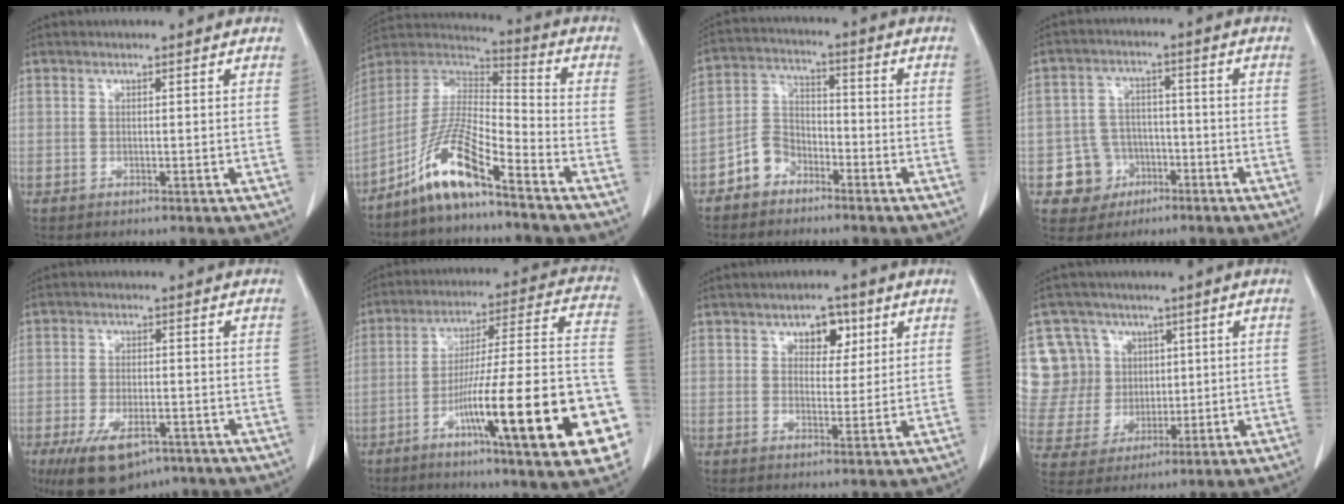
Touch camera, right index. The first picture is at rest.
{"total": 11.9, "force": [-8.0, 1.7, 8.6], "torque": [-0.177, 0.008, -0.156]}
{"total": 6.2, "force": [-3.9, 4.5, 1.8], "torque": [-0.037, 0.018, -0.076]}
{"total": 6.9, "force": [-2.8, 6.3, 0.7], "torque": [-0.005, 0.015, -0.038]}
{"total": 10.5, "force": [-6.7, 4.8, 6.5], "torque": [-0.115, -0.010, -0.104]}
{"total": 26.2, "force": [-9.4, 1.8, 24.4], "torque": [-0.281, -0.003, -0.141]}
{"total": 4.8, "force": [2.3, 2.8, 3.1], "torque": [-0.038, 0.008, 0.033]}
{"total": 14.0, "force": [4.7, 12.9, 2.8], "torque": [-0.090, 0.063, 0.109]}